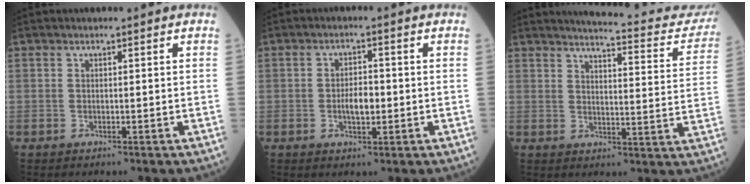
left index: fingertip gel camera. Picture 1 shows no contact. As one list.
[{"total": 3.6, "force": [-0.6, 1.5, 3.2], "torque": [-0.059, 0.002, -0.010]}, {"total": 16.8, "force": [15.8, 2.1, 5.4], "torque": [-0.050, -0.055, 0.164]}]